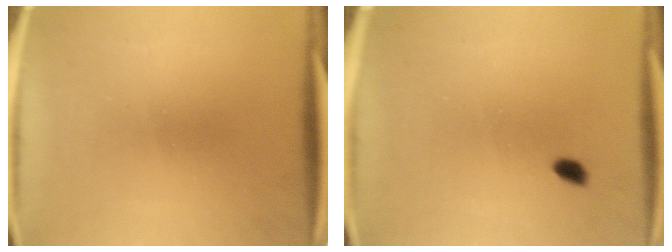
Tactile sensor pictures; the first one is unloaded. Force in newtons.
{"total": 1.4}